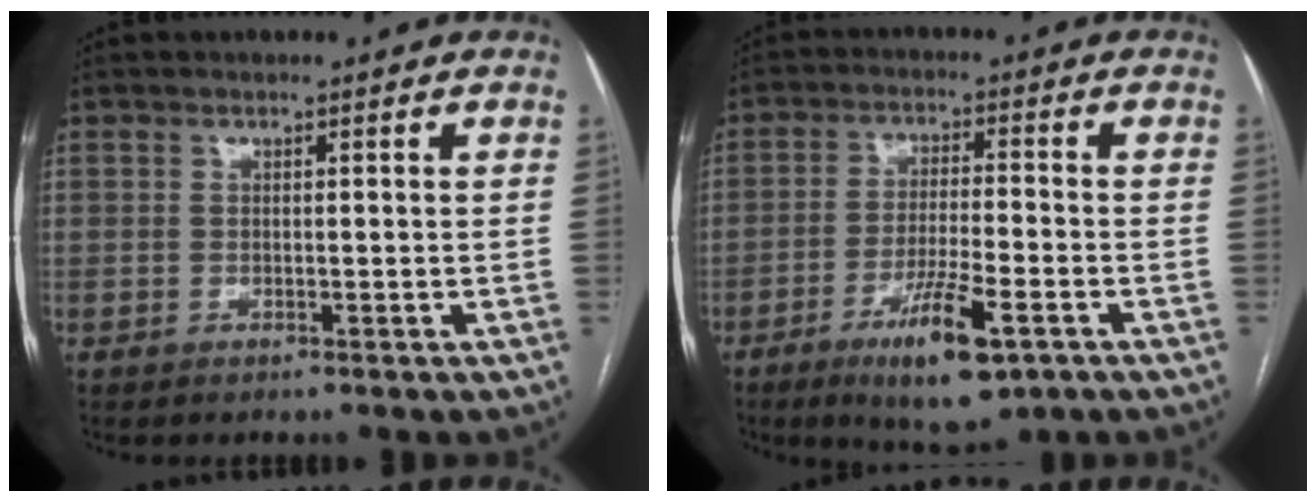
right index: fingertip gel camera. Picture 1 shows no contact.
{"total": 10.7, "force": [-5.7, 1.9, 8.9], "torque": [-0.158, -0.020, -0.091]}